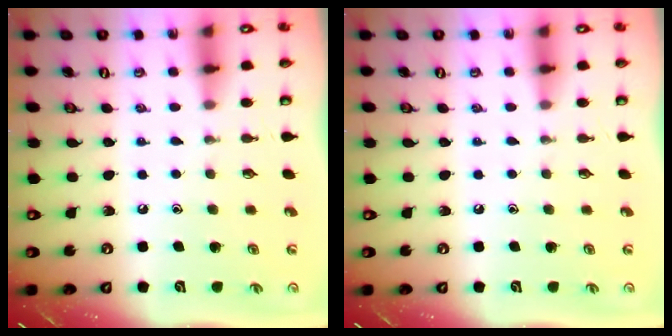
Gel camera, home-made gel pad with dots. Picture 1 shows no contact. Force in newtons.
{"total": 0.0}